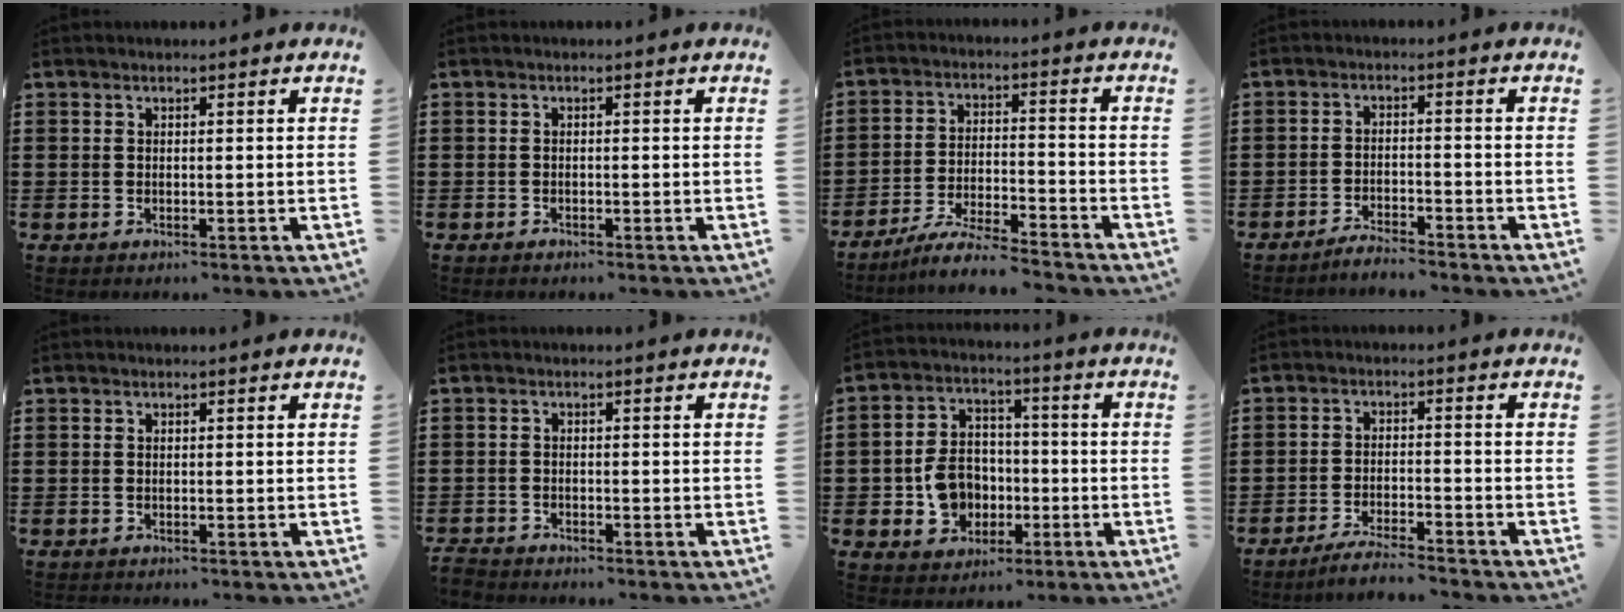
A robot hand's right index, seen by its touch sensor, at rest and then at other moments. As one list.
[{"total": 0.5, "force": [-0.5, 0.1, 0.1], "torque": [-0.004, -0.003, -0.010]}, {"total": 6.4, "force": [-6.0, 0.0, 2.2], "torque": [-0.045, -0.003, -0.116]}, {"total": 3.0, "force": [-3.0, 0.0, 0.3], "torque": [-0.010, 0.003, -0.062]}, {"total": 0.0}, {"total": 1.8, "force": [-1.8, 0.2, -0.1], "torque": [-0.005, -0.002, -0.039]}, {"total": 8.3, "force": [-1.9, 6.7, 4.6], "torque": [-0.112, 0.019, -0.032]}, {"total": 4.0, "force": [-3.8, -0.1, 1.2], "torque": [-0.028, -0.003, -0.078]}]